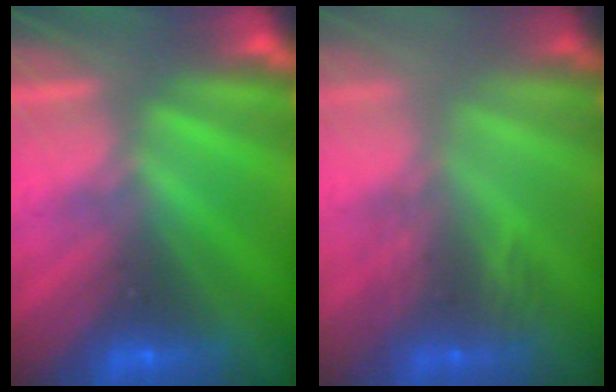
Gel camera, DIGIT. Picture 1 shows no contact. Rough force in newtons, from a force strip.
{"total": 3.7}